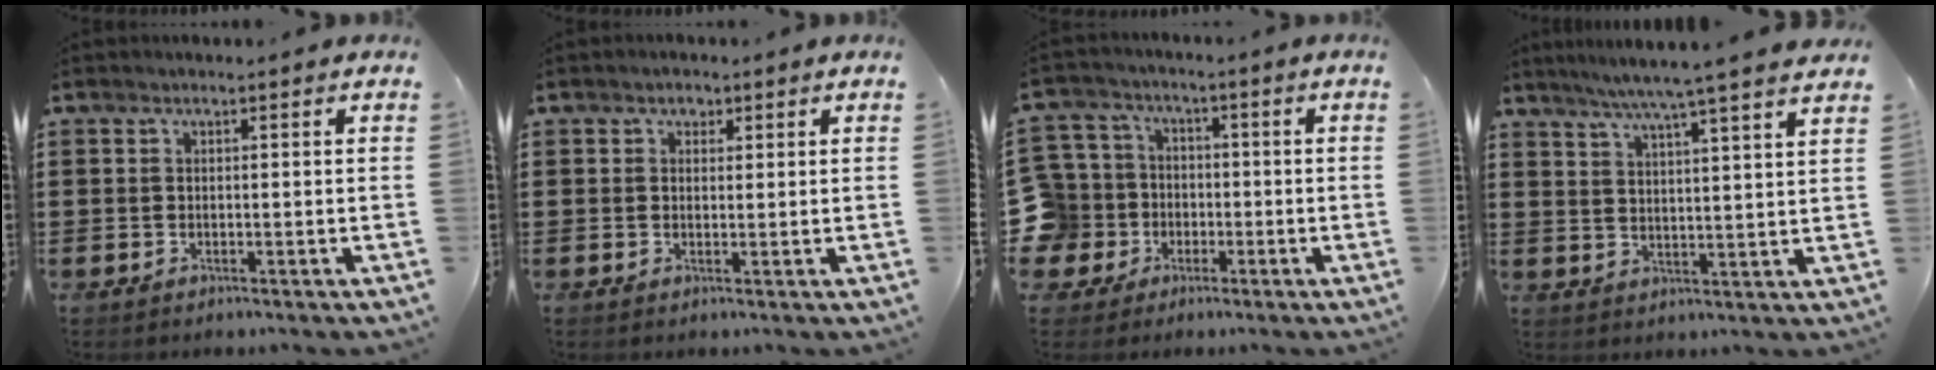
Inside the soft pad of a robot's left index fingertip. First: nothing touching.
{"total": 1.4, "force": [0.9, 1.0, 0.5], "torque": [-0.004, 0.002, 0.014]}
{"total": 8.5, "force": [-1.6, 8.1, 1.9], "torque": [-0.101, 0.010, -0.033]}
{"total": 6.0, "force": [5.1, -1.2, 2.9], "torque": [-0.070, -0.028, 0.085]}